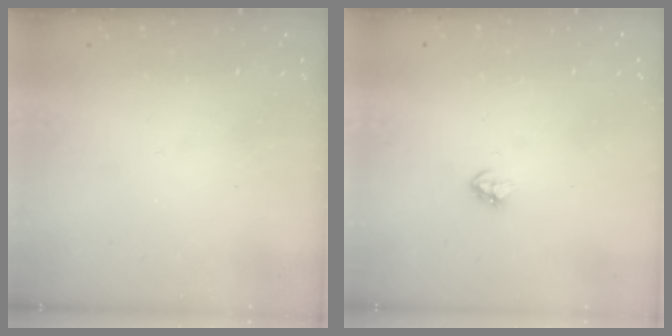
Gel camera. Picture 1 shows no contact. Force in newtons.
{"total": 3.4, "press": 3.4, "slide": 0.3}